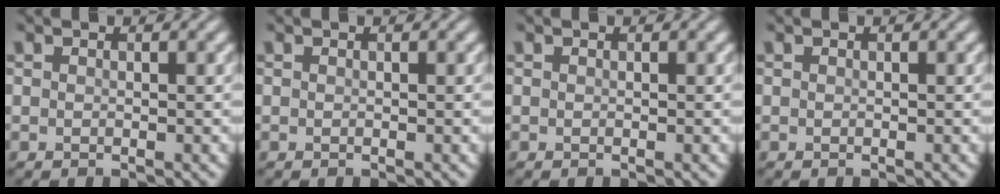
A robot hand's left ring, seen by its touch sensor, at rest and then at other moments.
{"total": 0.0}
{"total": 0.0}
{"total": 0.0}